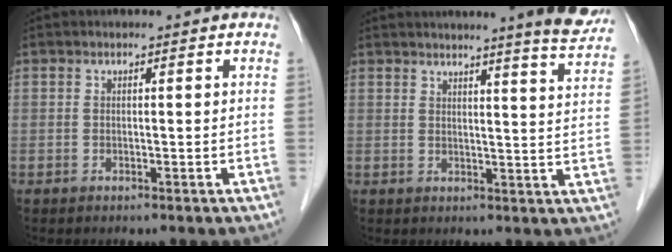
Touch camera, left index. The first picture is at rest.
{"total": 9.2, "force": [8.3, -0.7, 4.1], "torque": [-0.050, -0.025, 0.083]}